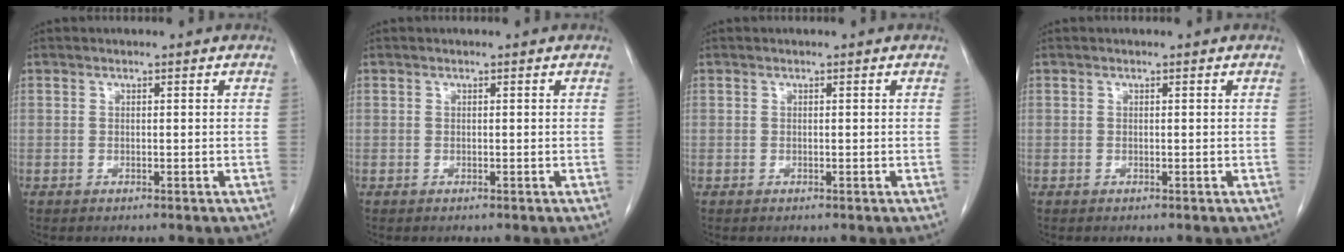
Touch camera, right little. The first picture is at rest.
{"total": 0.0}
{"total": 0.0}
{"total": 0.0}